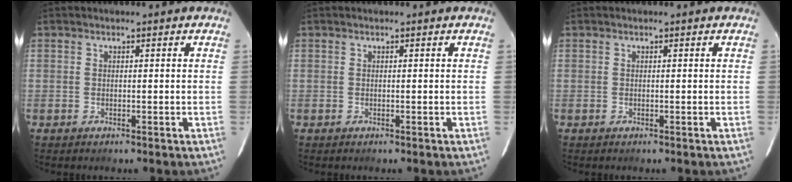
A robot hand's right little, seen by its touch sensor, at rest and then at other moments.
{"total": 0.0}
{"total": 0.0}